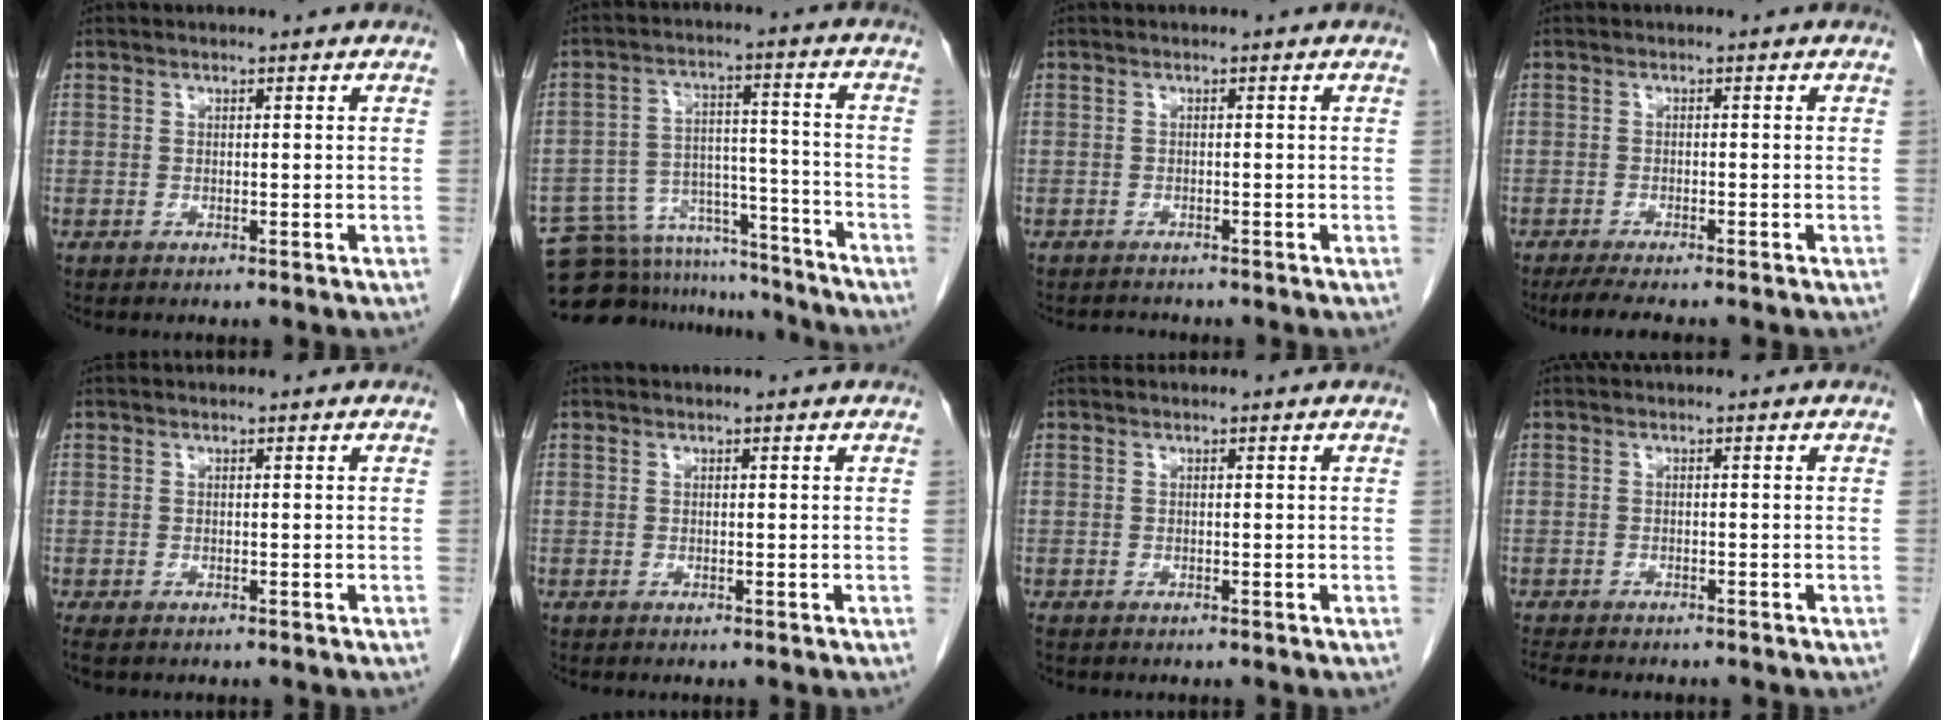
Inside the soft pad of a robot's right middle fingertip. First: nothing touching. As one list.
[{"total": 16.1, "force": [-15.3, 4.6, 2.2], "torque": [-0.035, 0.046, -0.225]}, {"total": 1.3, "force": [-1.3, 0.3, -0.1], "torque": [-0.002, -0.006, -0.019]}, {"total": 4.8, "force": [-4.0, 0.4, 2.7], "torque": [-0.043, -0.011, -0.062]}, {"total": 1.9, "force": [-1.4, 0.9, 0.9], "torque": [-0.018, -0.005, -0.019]}, {"total": 0.0}, {"total": 0.7, "force": [-0.6, 0.3, 0.2], "torque": [-0.007, -0.001, -0.009]}, {"total": 5.9, "force": [-5.1, 1.6, 2.5], "torque": [-0.040, -0.009, -0.075]}]